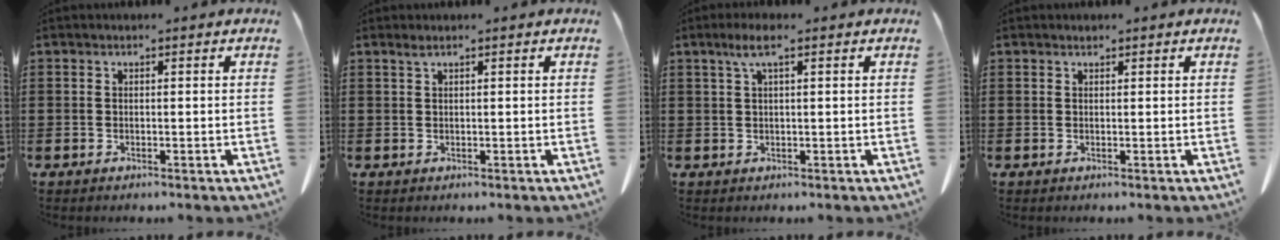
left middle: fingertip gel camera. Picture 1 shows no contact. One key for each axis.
{"total": 0.9, "fx": 0.6, "fy": 0.1, "fz": 0.7, "tx": -0.016, "ty": 0.001, "tz": 0.011}
{"total": 2.9, "fx": 1.3, "fy": 0.4, "fz": 2.6, "tx": -0.054, "ty": 0.004, "tz": 0.021}
{"total": 0.6, "fx": 0.5, "fy": 0.2, "fz": 0.2, "tx": -0.005, "ty": 0.002, "tz": 0.009}